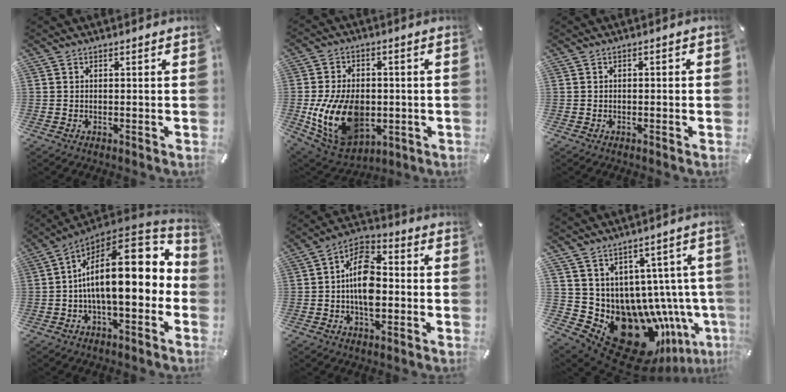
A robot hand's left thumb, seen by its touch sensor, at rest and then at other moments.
{"total": 17.3, "force": [-2.8, 12.1, 12.1], "torque": [-0.253, 0.002, -0.044]}
{"total": 1.1, "force": [-0.6, 0.5, 0.7], "torque": [-0.014, 0.003, -0.012]}
{"total": 20.9, "force": [1.3, 9.0, 18.8], "torque": [-0.310, -0.029, 0.021]}
{"total": 11.8, "force": [-1.8, 7.2, 9.2], "torque": [-0.162, 0.012, -0.029]}
{"total": 19.1, "force": [-6.9, 13.6, 11.5], "torque": [-0.152, -0.024, -0.058]}